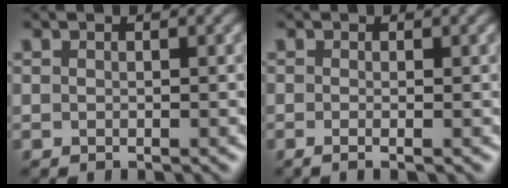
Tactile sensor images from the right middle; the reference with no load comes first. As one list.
[{"total": 1.2, "force": [-0.3, 0.4, 1.1], "torque": [-0.016, -0.008, -0.008]}]